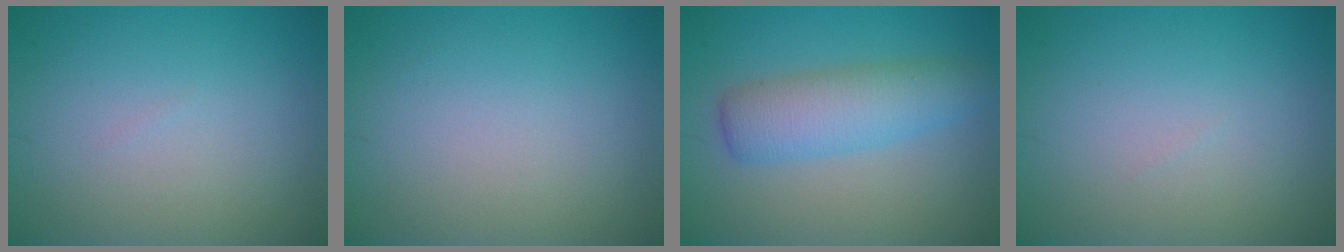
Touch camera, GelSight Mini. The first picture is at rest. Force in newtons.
{"total": 0.0}
{"total": 4.9, "press": 4.9, "slide": 0.1}
{"total": 0.0}